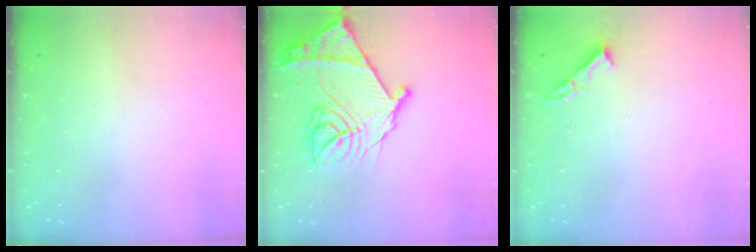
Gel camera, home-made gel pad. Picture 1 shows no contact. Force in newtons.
{"total": 22.2, "press": 22.1, "slide": 2.4}
{"total": 4.3, "press": 4.2, "slide": 0.7}